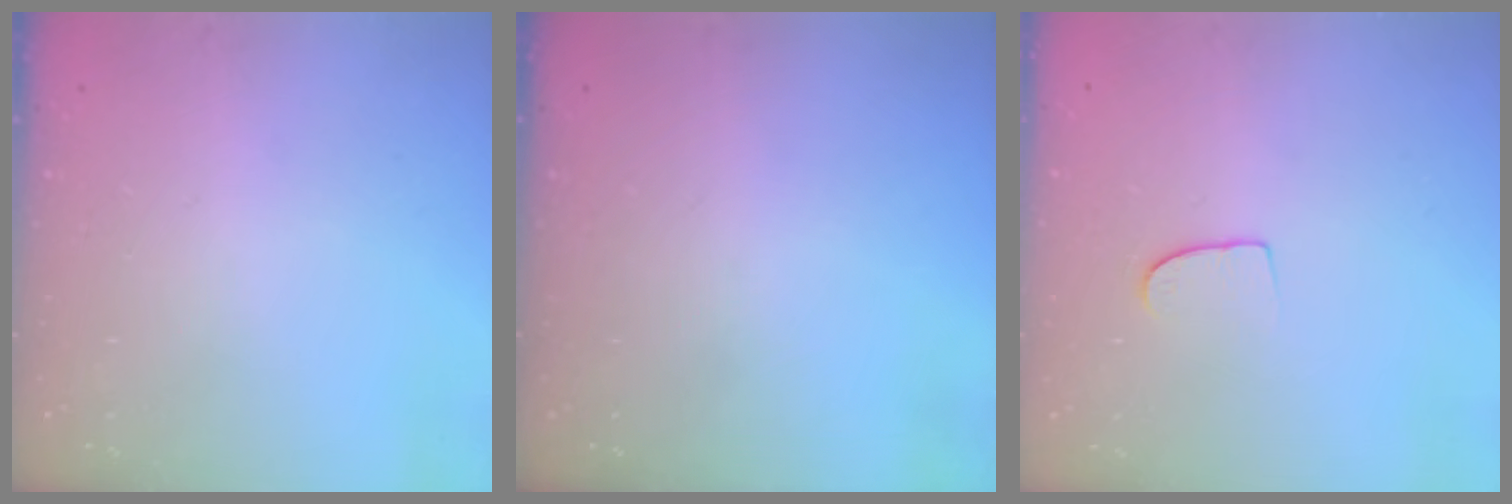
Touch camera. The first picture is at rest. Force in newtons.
{"total": 0.0}
{"total": 6.8, "press": 6.8, "slide": 0.6}